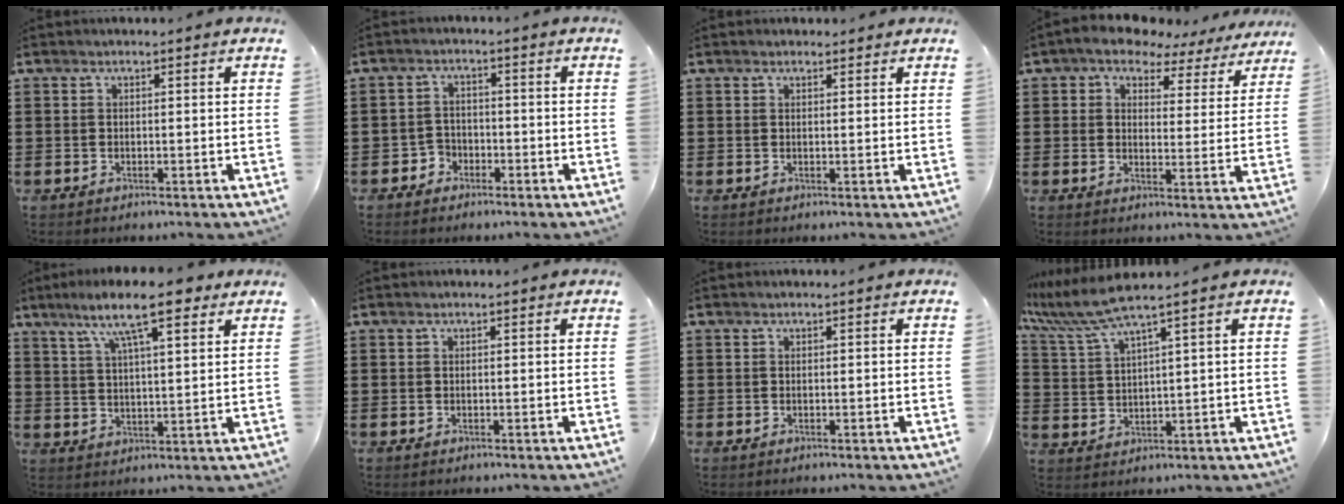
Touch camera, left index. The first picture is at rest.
{"total": 2.4, "force": [-1.8, 1.7, 0.3], "torque": [-0.015, 0.004, -0.039]}
{"total": 0.9, "force": [0.8, 0.3, 0.3], "torque": [-0.007, 0.002, 0.016]}
{"total": 4.8, "force": [4.3, 1.9, 1.2], "torque": [-0.039, -0.022, 0.071]}
{"total": 11.0, "force": [7.2, 2.6, 7.9], "torque": [-0.144, -0.012, 0.121]}
{"total": 0.0}
{"total": 0.0}
{"total": 6.2, "force": [4.6, 0.1, 4.2], "torque": [-0.107, -0.016, 0.076]}